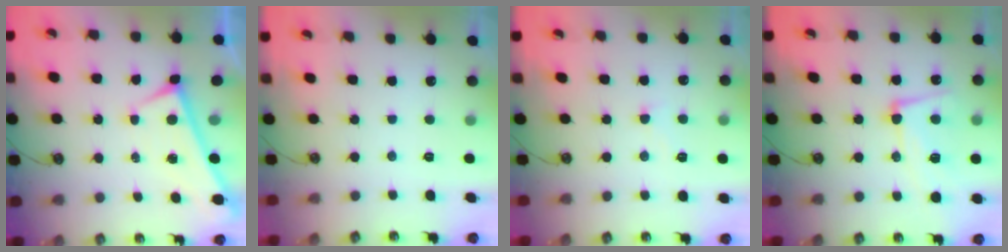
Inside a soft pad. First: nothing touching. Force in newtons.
{"total": 0.0}
{"total": 0.9, "press": 0.7, "slide": 0.5}
{"total": 8.0, "press": 7.8, "slide": 1.5}